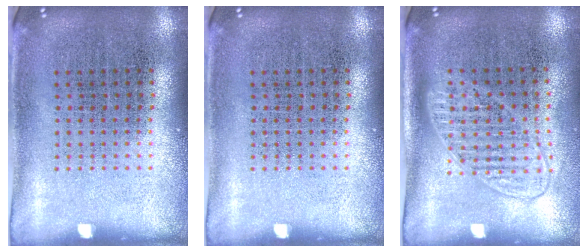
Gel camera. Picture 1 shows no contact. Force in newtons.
{"total": 0.0}
{"total": 1.4, "press": 1.2, "slide": 0.7}